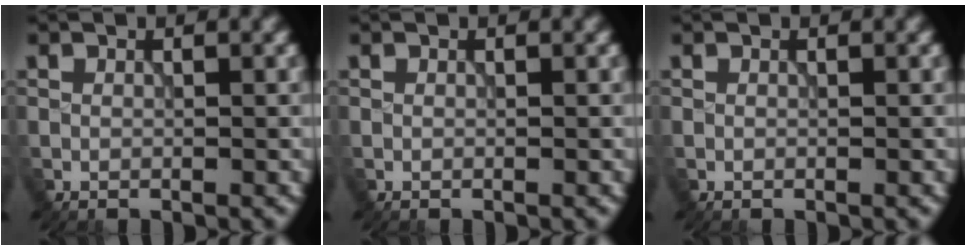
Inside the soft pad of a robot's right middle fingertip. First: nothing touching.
{"total": 0.0}
{"total": 0.0}